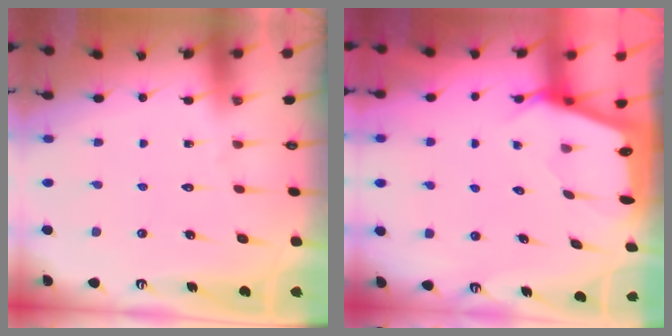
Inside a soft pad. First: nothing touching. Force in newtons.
{"total": 2.5, "press": 2.5, "slide": 0.3}